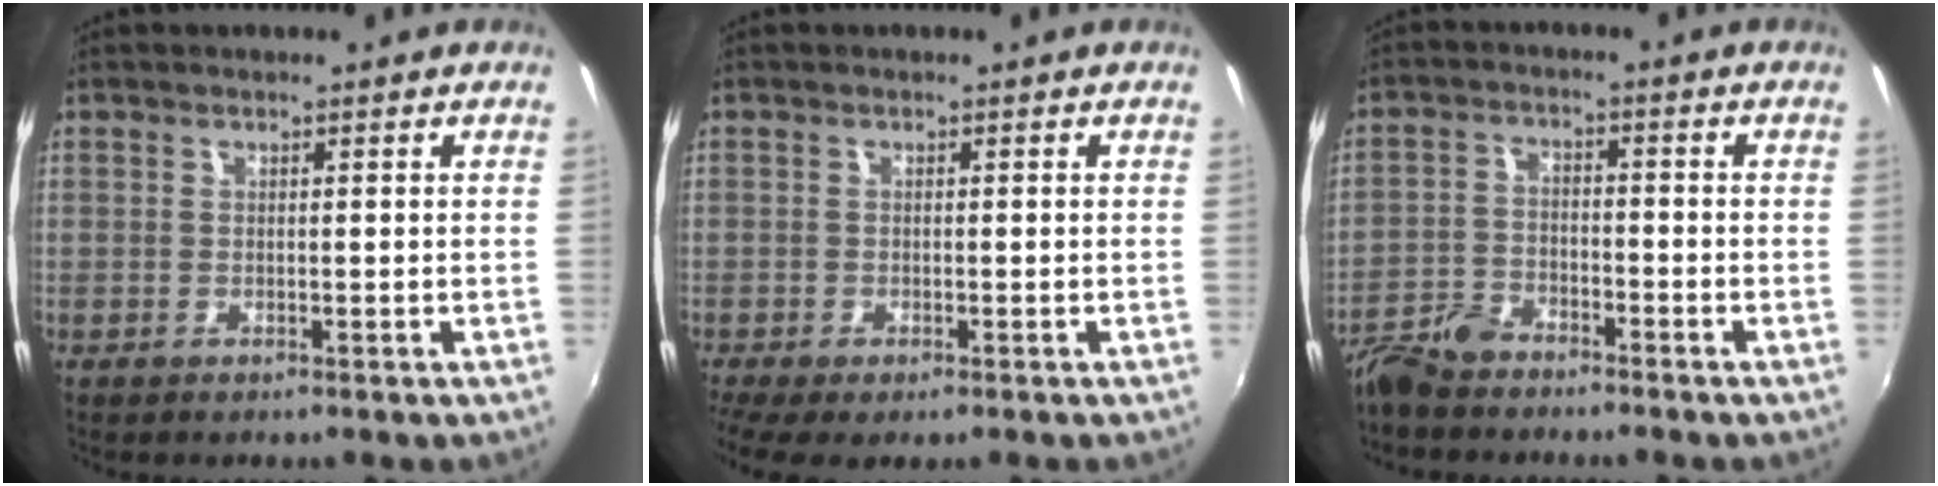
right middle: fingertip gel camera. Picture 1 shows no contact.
{"total": 4.5, "force": [-3.0, 1.3, 3.1], "torque": [-0.066, -0.027, -0.046]}
{"total": 6.7, "force": [-5.7, 2.5, 2.4], "torque": [-0.063, 0.001, -0.111]}